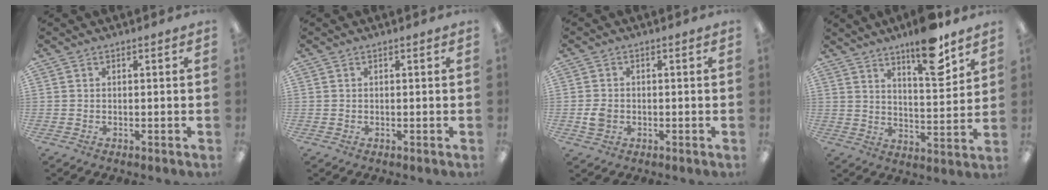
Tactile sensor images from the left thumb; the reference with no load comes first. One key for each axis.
{"total": 0.0}
{"total": 3.2, "fx": -0.6, "fy": 2.6, "fz": 1.8, "tx": -0.021, "ty": 0.003, "tz": -0.012}
{"total": 13.7, "fx": 9.7, "fy": 3.9, "fz": 8.9, "tx": -0.122, "ty": -0.057, "tz": 0.158}